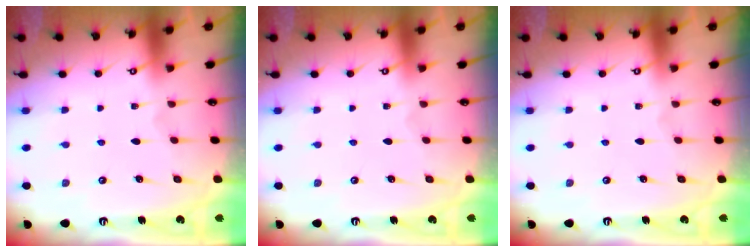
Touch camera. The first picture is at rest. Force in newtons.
{"total": 0.0}
{"total": 0.0}